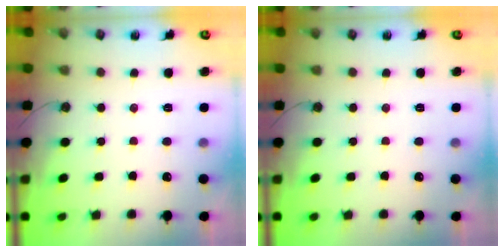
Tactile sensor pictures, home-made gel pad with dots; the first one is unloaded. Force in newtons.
{"total": 0.0}